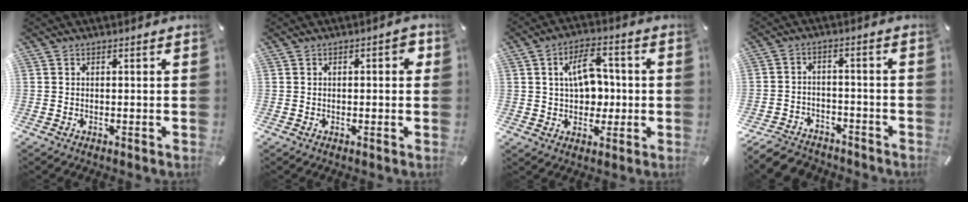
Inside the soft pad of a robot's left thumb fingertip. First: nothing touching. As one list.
[{"total": 2.5, "force": [0.2, 1.2, 2.2], "torque": [-0.027, 0.003, -0.003]}, {"total": 10.6, "force": [1.0, 7.5, 7.3], "torque": [-0.111, 0.006, 0.016]}, {"total": 6.4, "force": [-5.4, 3.1, 1.5], "torque": [-0.032, 0.025, -0.105]}]